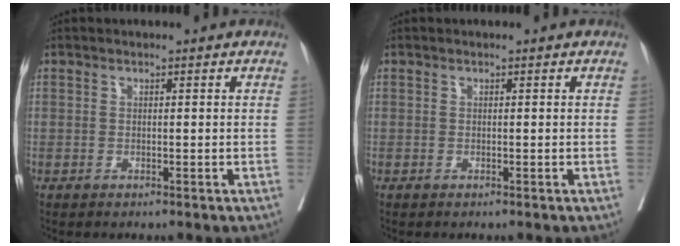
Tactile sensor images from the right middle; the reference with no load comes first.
{"total": 0.0}